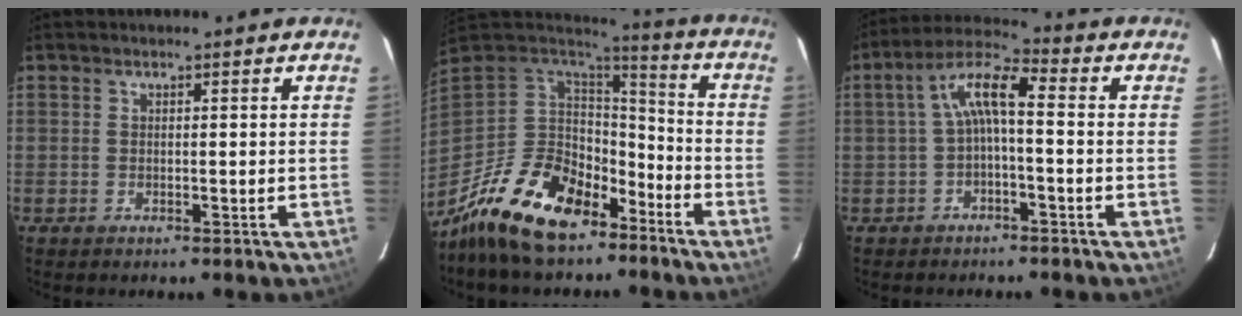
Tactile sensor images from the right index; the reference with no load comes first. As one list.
[{"total": 20.5, "force": [-13.3, 10.3, 11.7], "torque": [-0.241, -0.010, -0.219]}, {"total": 7.0, "force": [-0.8, 1.8, 6.7], "torque": [-0.143, 0.024, -0.017]}]